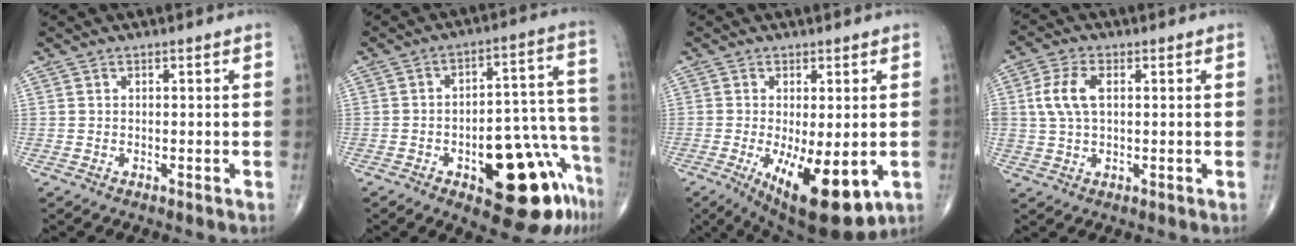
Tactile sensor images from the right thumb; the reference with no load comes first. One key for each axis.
{"total": 19.4, "fx": -9.5, "fy": 7.4, "fz": 15.2, "tx": -0.137, "ty": 0.080, "tz": -0.114}
{"total": 14.2, "fx": -4.0, "fy": 5.4, "fz": 12.5, "tx": -0.189, "ty": -0.025, "tz": -0.043}
{"total": 6.8, "fx": 1.2, "fy": 3.8, "fz": 5.6, "tx": -0.127, "ty": 0.009, "tz": 0.024}